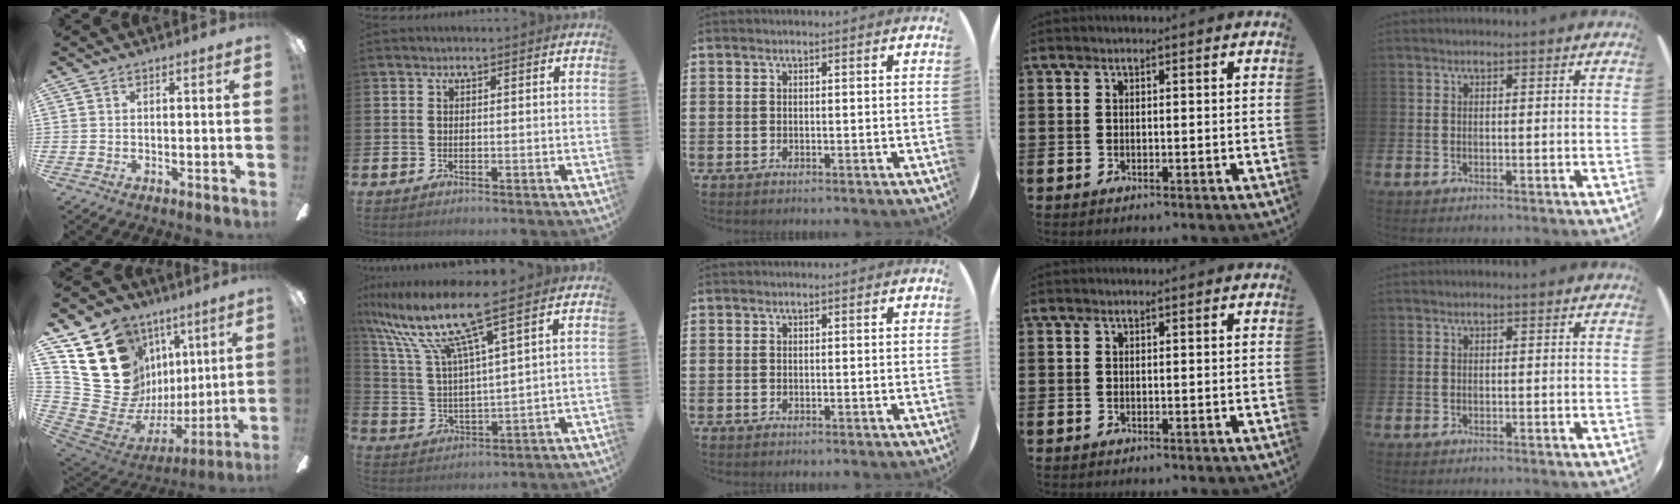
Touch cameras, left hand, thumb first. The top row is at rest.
{"thumb": {"total": 23.2, "force": [8.6, 18.7, 10.8], "torque": [-0.225, -0.069, 0.207]}, "index": {"total": 11.0, "force": [8.2, 0.7, 7.3], "torque": [-0.173, -0.040, 0.135]}}